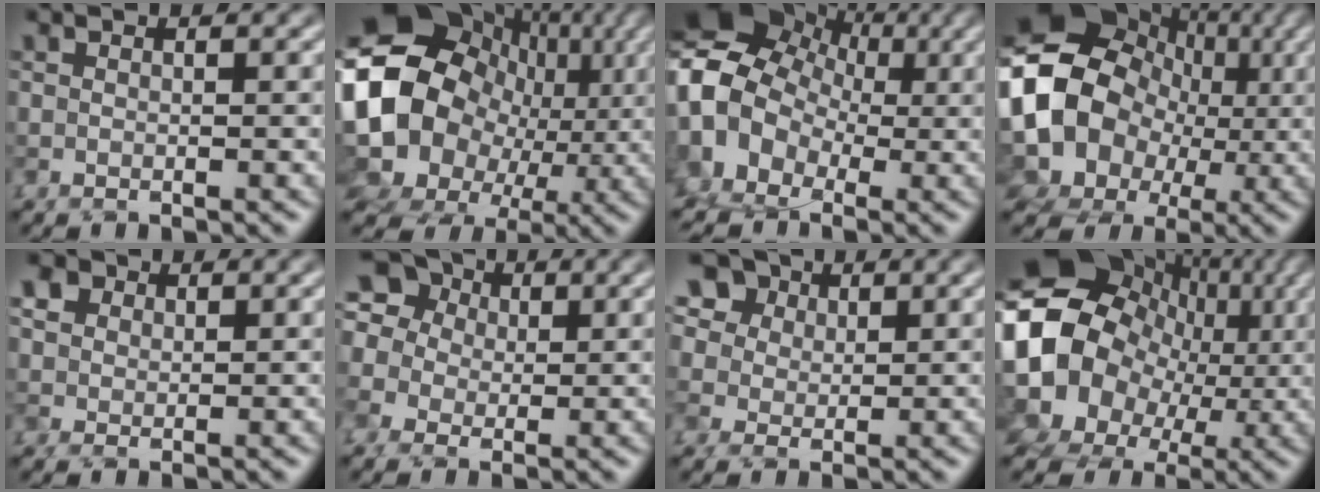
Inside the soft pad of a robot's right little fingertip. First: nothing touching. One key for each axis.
{"total": 19.8, "fx": 2.5, "fy": 17.3, "fz": 9.2, "tx": -0.175, "ty": 0.011, "tz": 0.021}
{"total": 9.7, "fx": 0.9, "fy": 8.2, "fz": 5.0, "tx": -0.089, "ty": 0.005, "tz": -0.004}
{"total": 16.0, "fx": 1.0, "fy": 13.9, "fz": 7.8, "tx": -0.154, "ty": -0.001, "tz": -0.003}
{"total": 4.0, "fx": 1.4, "fy": 3.3, "fz": 1.8, "tx": -0.052, "ty": 0.004, "tz": 0.029}
{"total": 7.9, "fx": 1.3, "fy": 6.8, "fz": 3.8, "tx": -0.092, "ty": 0.027, "tz": -0.009}
{"total": 7.9, "fx": 3.8, "fy": 6.0, "fz": 3.6, "tx": -0.082, "ty": 0.039, "tz": 0.033}
{"total": 17.5, "fx": 1.3, "fy": 15.1, "fz": 8.9, "tx": -0.174, "ty": -0.006, "tz": 0.004}